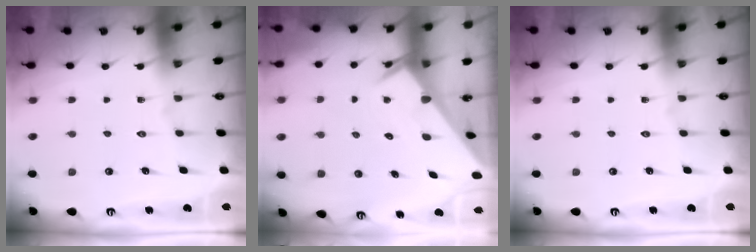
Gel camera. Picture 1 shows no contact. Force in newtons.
{"total": 3.4, "press": 3.4, "slide": 0.3}
{"total": 0.0}